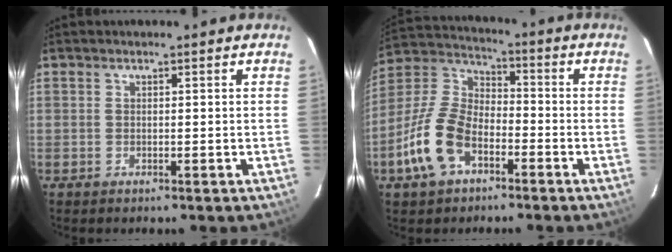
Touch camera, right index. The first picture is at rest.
{"total": 13.5, "force": [-6.6, 7.6, 9.0], "torque": [-0.197, 0.014, -0.127]}